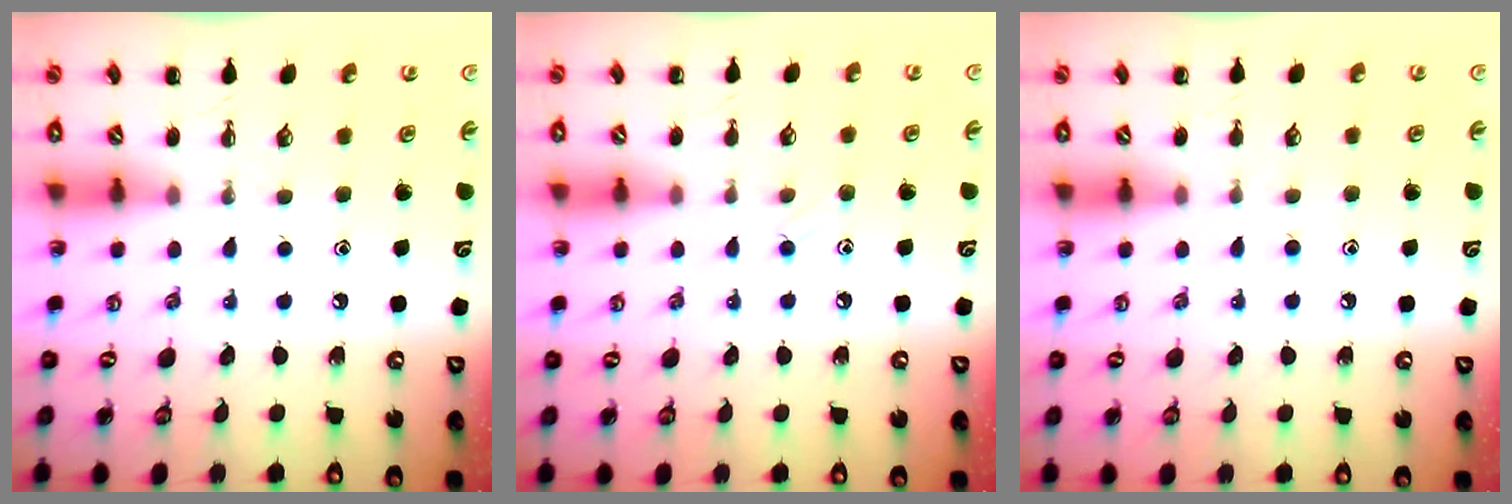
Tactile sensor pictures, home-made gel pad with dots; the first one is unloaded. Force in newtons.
{"total": 4.8, "press": 4.6, "slide": 1.5}
{"total": 5.2, "press": 4.9, "slide": 1.6}